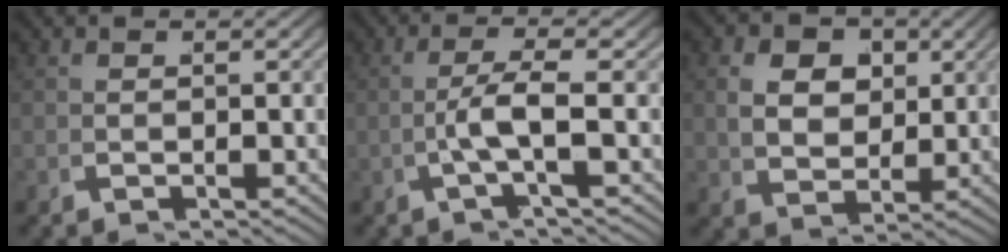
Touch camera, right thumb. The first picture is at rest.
{"total": 3.4, "force": [-0.2, 0.1, 3.4], "torque": [-0.072, 0.005, -0.006]}
{"total": 5.7, "force": [1.3, 4.3, 3.5], "torque": [-0.065, -0.019, 0.031]}